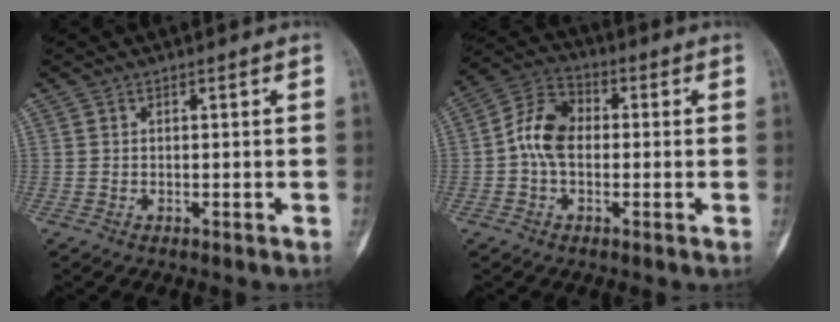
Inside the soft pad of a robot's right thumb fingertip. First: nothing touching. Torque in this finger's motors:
{"motor_torque": [0.53, 0.52, 0.47, -0.43, 0.05]}